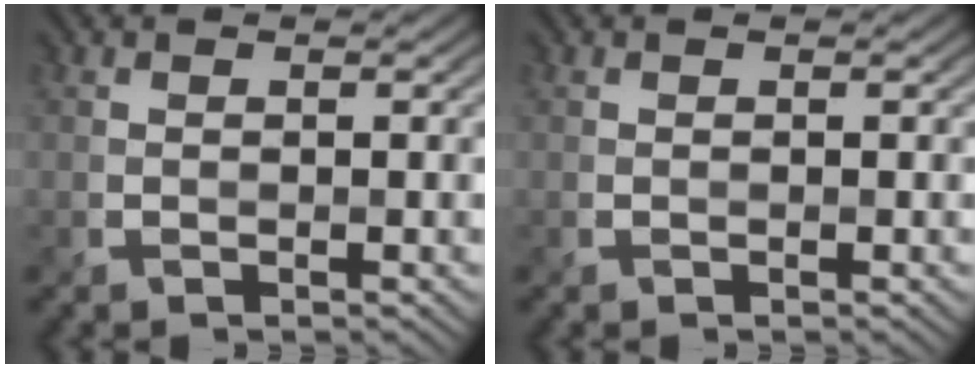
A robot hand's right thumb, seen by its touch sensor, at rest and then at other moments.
{"total": 0.0}